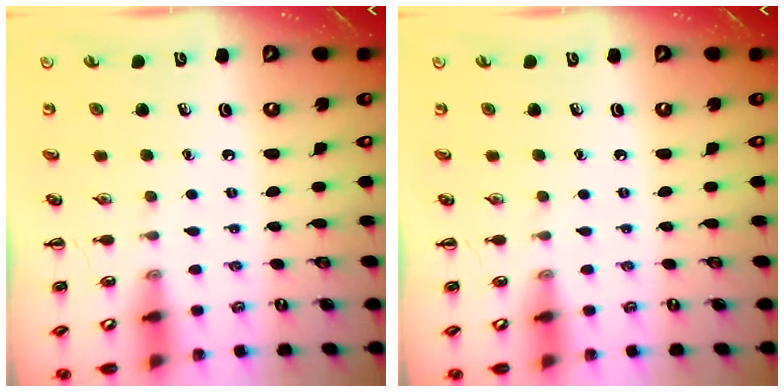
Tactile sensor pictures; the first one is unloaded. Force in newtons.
{"total": 0.0}